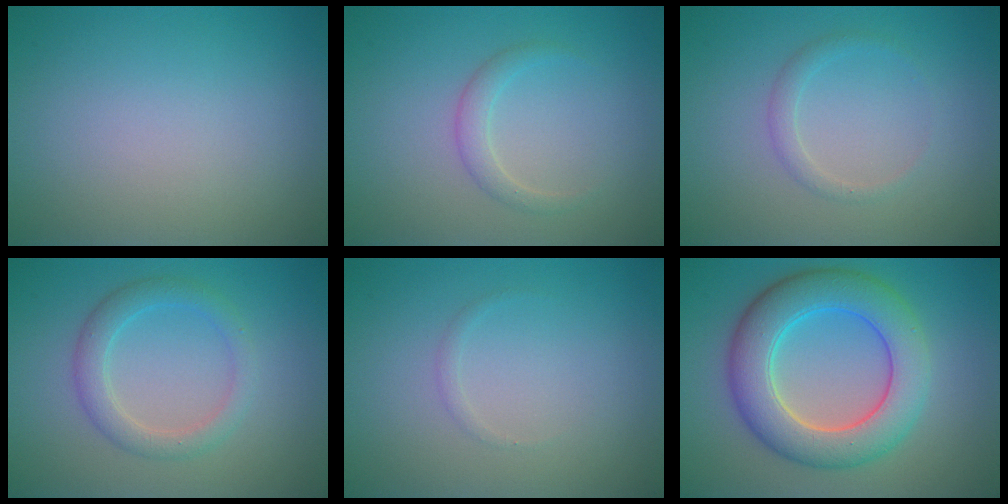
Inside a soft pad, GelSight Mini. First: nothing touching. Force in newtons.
{"total": 1.5, "press": 1.5, "slide": 0.1}
{"total": 1.2, "press": 1.2, "slide": 0.0}
{"total": 2.8, "press": 2.8, "slide": 0.1}
{"total": 0.5, "press": 0.5, "slide": 0.0}
{"total": 7.9, "press": 7.8, "slide": 0.2}